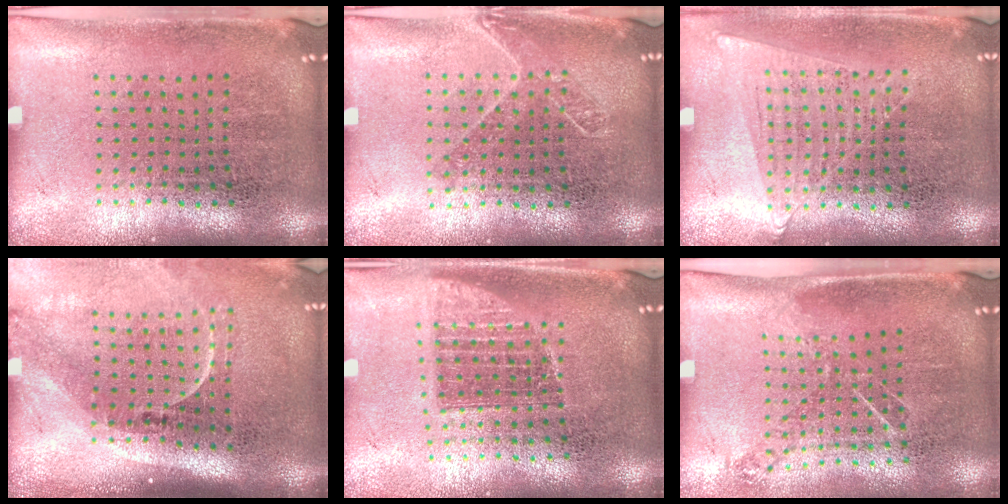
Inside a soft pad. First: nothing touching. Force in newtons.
{"total": 1.3, "press": 1.1, "slide": 0.7}
{"total": 1.0, "press": 0.9, "slide": 0.4}
{"total": 2.2, "press": 1.6, "slide": 1.6}
{"total": 1.3, "press": 1.1, "slide": 0.7}
{"total": 0.9, "press": 0.8, "slide": 0.5}